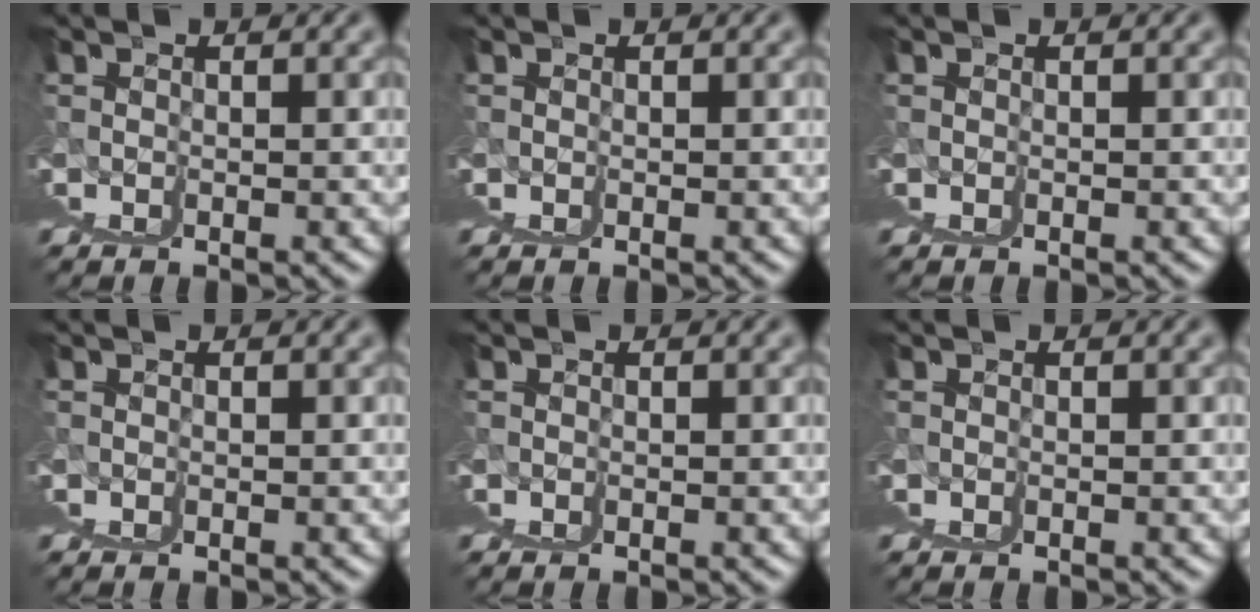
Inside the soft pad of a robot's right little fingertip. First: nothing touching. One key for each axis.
{"total": 0.0}
{"total": 0.0}
{"total": 0.0}
{"total": 0.0}
{"total": 0.0}